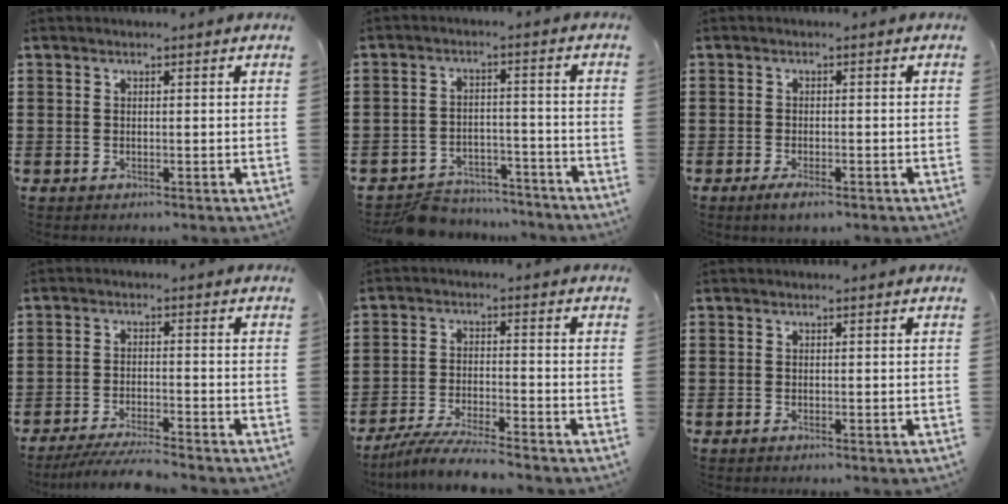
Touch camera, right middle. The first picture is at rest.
{"total": 5.6, "force": [-5.4, 1.3, 0.3], "torque": [-0.010, 0.014, -0.110]}
{"total": 1.9, "force": [-1.3, 0.4, 1.2], "torque": [-0.030, -0.001, -0.028]}
{"total": 4.8, "force": [-4.5, 0.1, 1.7], "torque": [-0.041, -0.011, -0.092]}
{"total": 5.9, "force": [-5.5, 0.1, 2.0], "torque": [-0.052, -0.012, -0.110]}
{"total": 0.5, "force": [-0.4, 0.1, 0.2], "torque": [-0.007, -0.001, -0.008]}